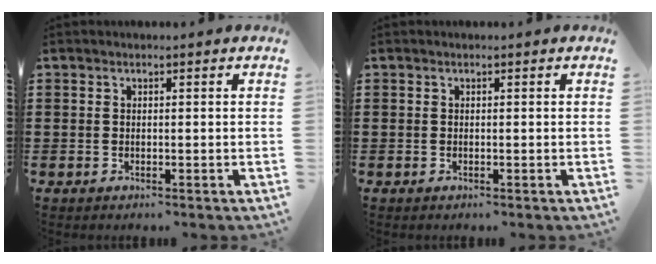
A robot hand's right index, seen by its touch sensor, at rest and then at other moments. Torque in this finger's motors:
{"motor_torque": [-0.80, 1.34, 0.00, 0.00]}